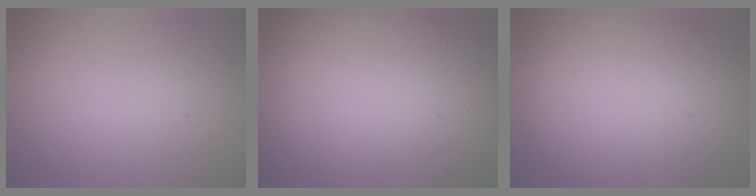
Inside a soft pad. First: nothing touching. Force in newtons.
{"total": 15.7, "press": 15.7, "slide": 0.8}
{"total": 12.4, "press": 12.4, "slide": 0.7}